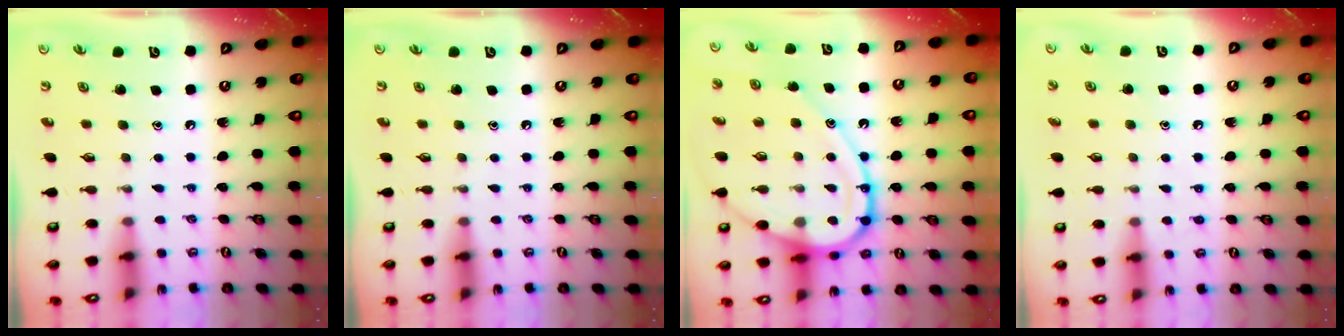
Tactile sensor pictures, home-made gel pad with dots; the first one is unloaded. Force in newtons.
{"total": 0.0}
{"total": 17.7, "press": 17.6, "slide": 1.9}
{"total": 4.7, "press": 4.6, "slide": 0.5}